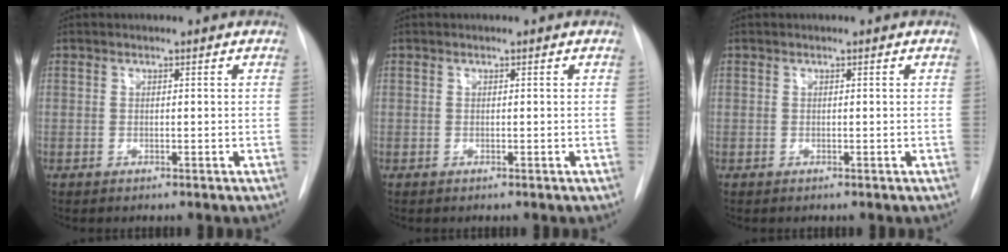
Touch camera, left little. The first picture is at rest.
{"total": 0.0}
{"total": 0.0}